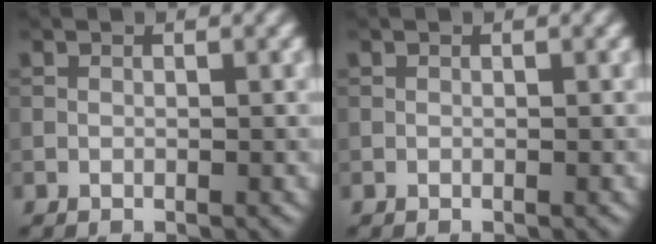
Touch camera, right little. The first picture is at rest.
{"total": 0.0}